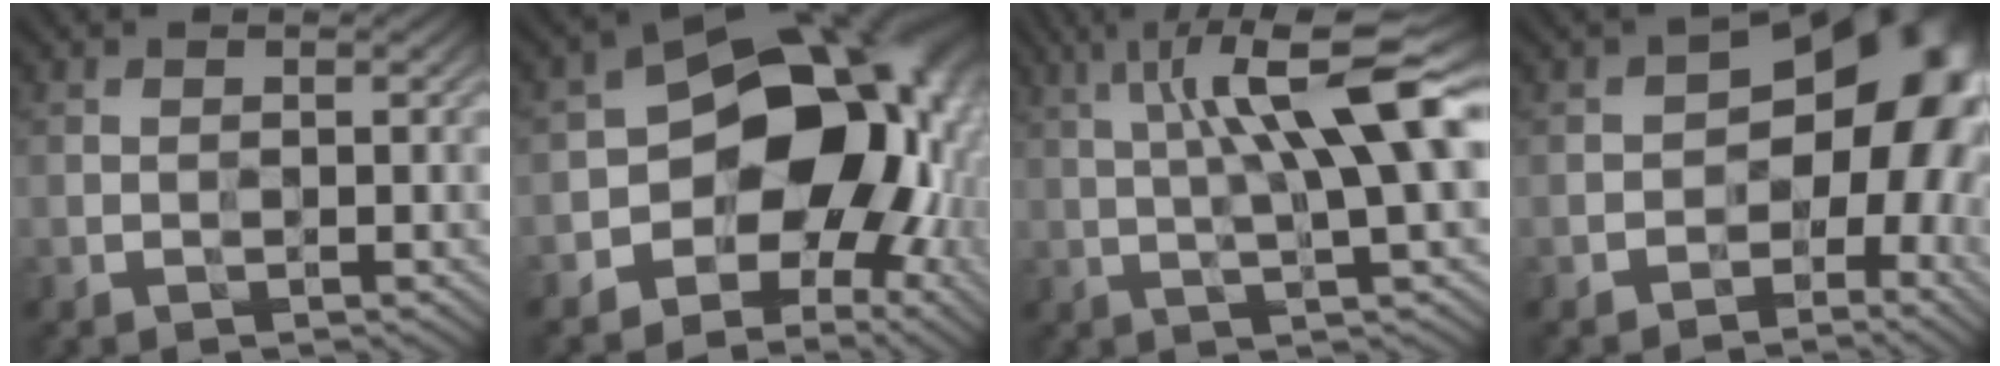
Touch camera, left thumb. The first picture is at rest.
{"total": 15.5, "force": [-1.7, 11.5, 10.2], "torque": [-0.113, -0.026, -0.019]}
{"total": 11.8, "force": [3.3, 2.4, 11.1], "torque": [-0.180, 0.008, 0.056]}
{"total": 11.3, "force": [-1.2, 7.7, 8.2], "torque": [-0.065, 0.010, -0.035]}